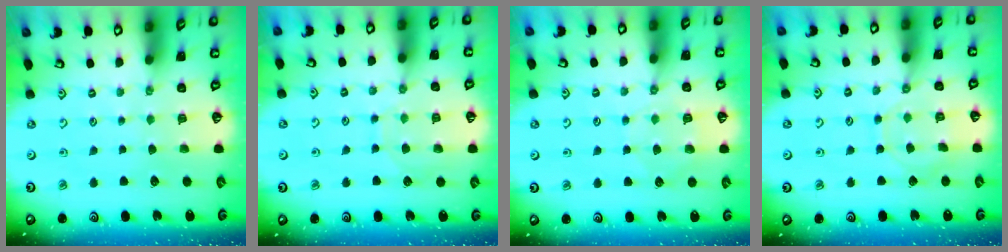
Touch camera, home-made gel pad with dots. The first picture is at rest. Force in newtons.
{"total": 7.6, "press": 7.5, "slide": 0.7}
{"total": 7.2, "press": 7.2, "slide": 1.0}
{"total": 8.9, "press": 8.9, "slide": 1.2}